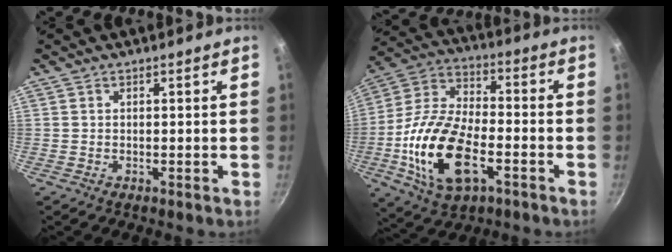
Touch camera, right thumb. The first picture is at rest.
{"total": 20.1, "force": [-6.0, 10.5, 16.1], "torque": [-0.310, 0.027, -0.117]}